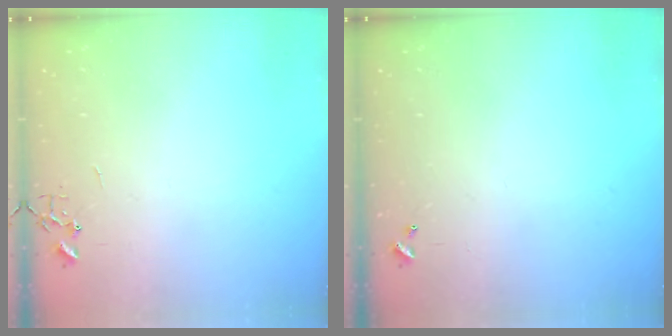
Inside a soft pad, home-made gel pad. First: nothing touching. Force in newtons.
{"total": 0.0}